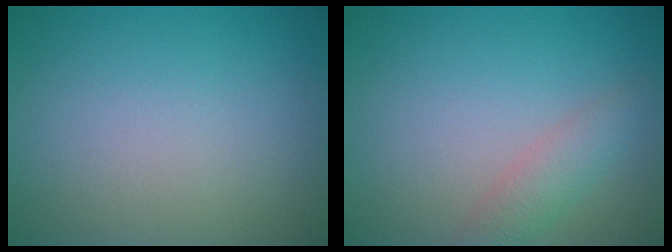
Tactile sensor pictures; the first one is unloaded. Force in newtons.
{"total": 2.3, "press": 2.3, "slide": 0.0}